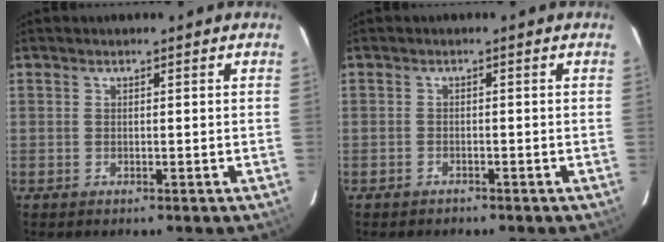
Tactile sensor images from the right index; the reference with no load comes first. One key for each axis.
{"total": 1.2, "fx": -1.0, "fy": 0.6, "fz": 0.0, "tx": -0.007, "ty": 0.004, "tz": -0.017}